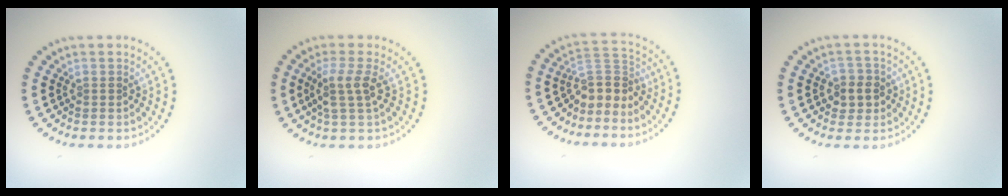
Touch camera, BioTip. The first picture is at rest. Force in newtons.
{"total": 2.6, "press": 2.0, "slide": 1.6}
{"total": 2.9, "press": 2.1, "slide": 2.0}
{"total": 2.3, "press": 2.1, "slide": 1.0}